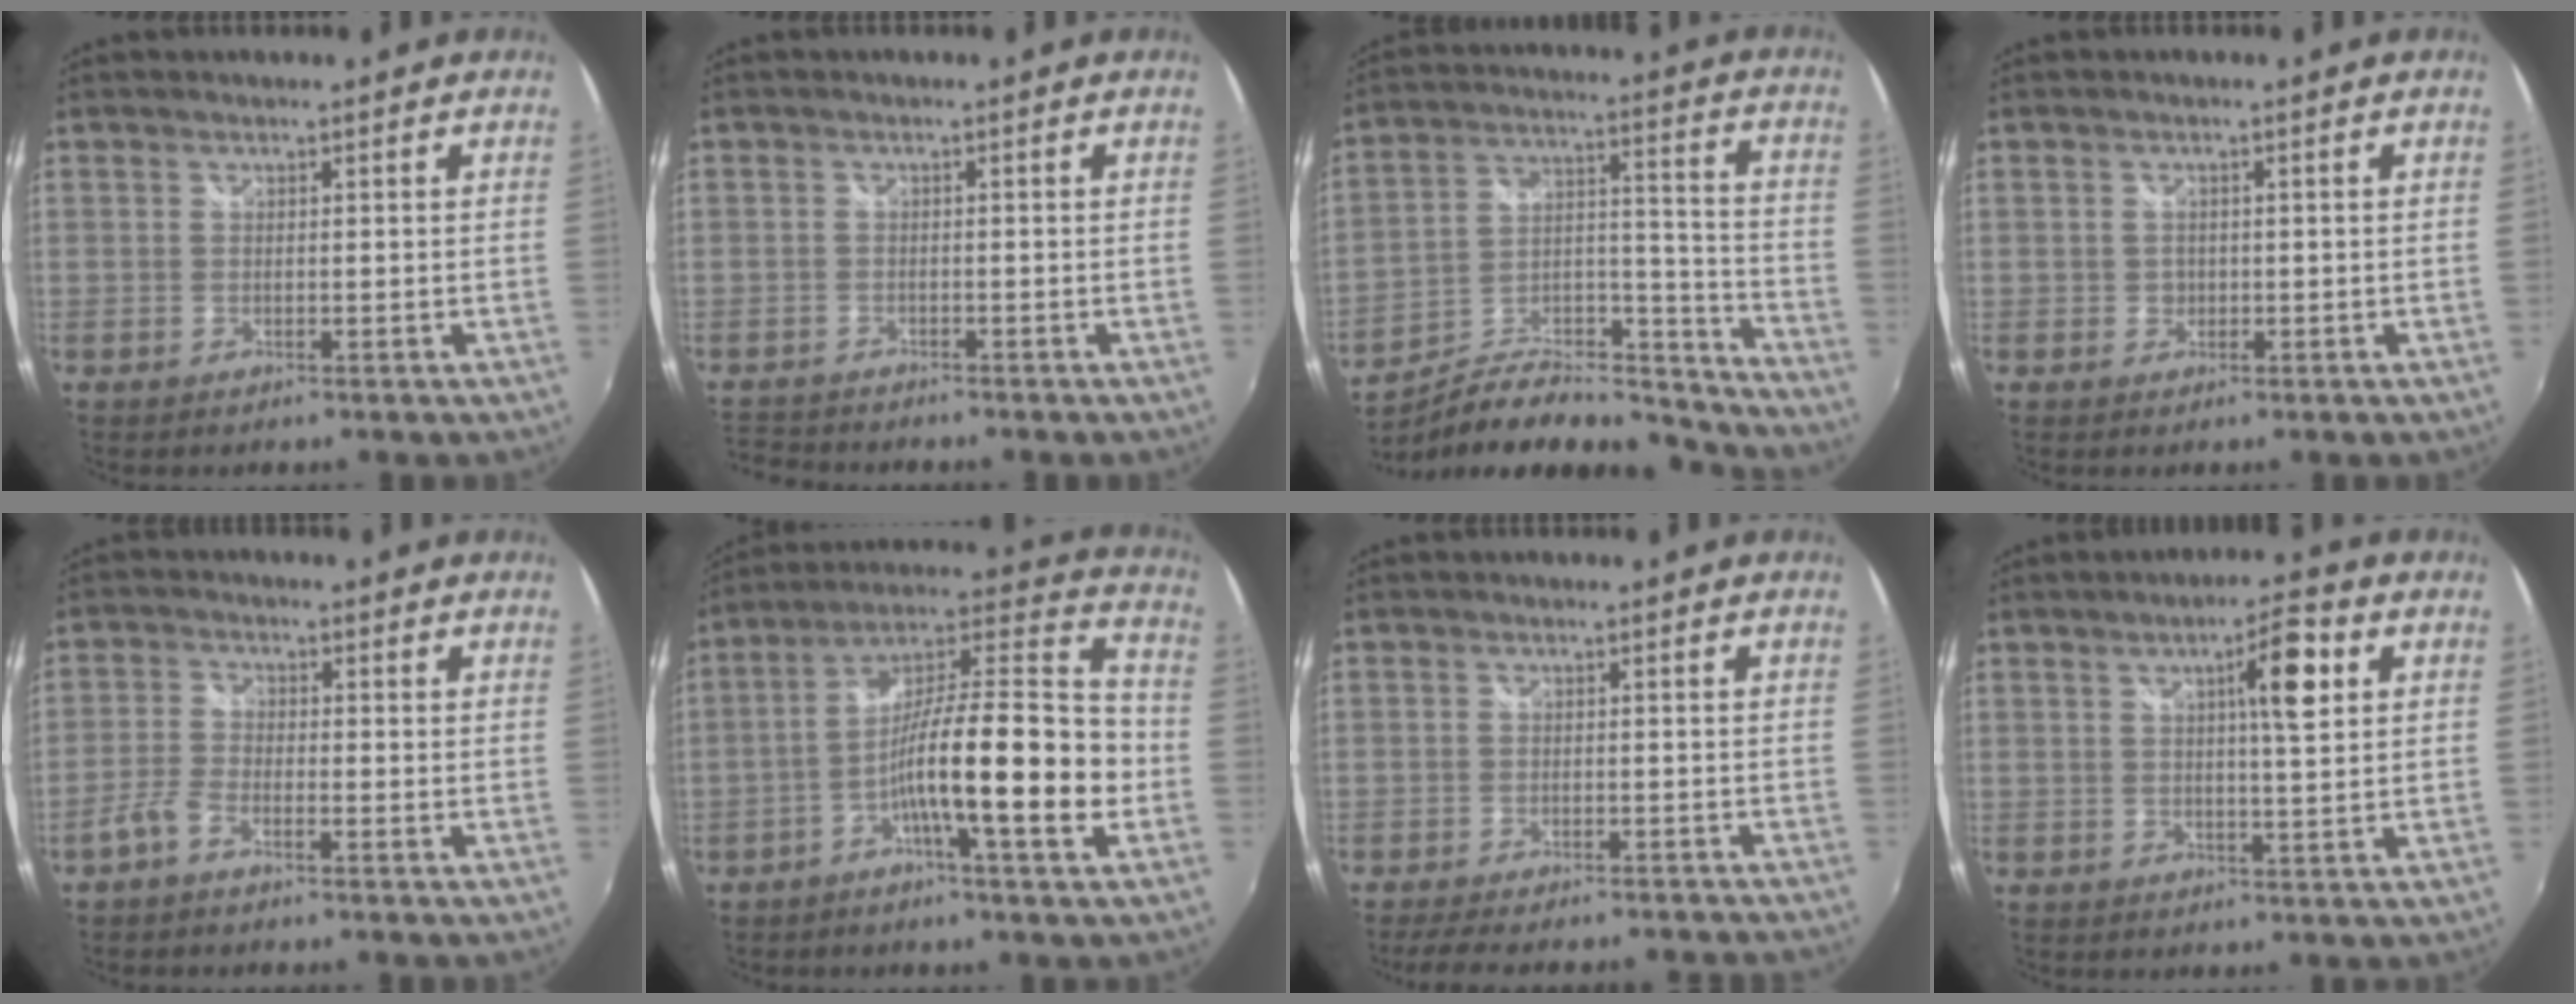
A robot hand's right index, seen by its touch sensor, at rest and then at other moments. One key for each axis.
{"total": 4.6, "fx": -4.2, "fy": 1.7, "fz": 0.4, "tx": -0.032, "ty": -0.007, "tz": -0.085}
{"total": 19.9, "fx": -16.4, "fy": 5.8, "fz": 9.7, "tx": -0.153, "ty": 0.016, "tz": -0.246}
{"total": 1.8, "fx": -0.2, "fy": 1.7, "fz": 0.6, "tx": -0.008, "ty": 0.001, "tz": -0.004}
{"total": 3.5, "fx": -2.5, "fy": 1.2, "fz": 2.1, "tx": -0.062, "ty": 0.008, "tz": -0.053}
{"total": 19.0, "fx": -5.7, "fy": 2.6, "fz": 18.0, "tx": -0.294, "ty": 0.019, "tz": -0.102}
{"total": 14.3, "fx": -12.7, "fy": 2.9, "fz": 5.9, "tx": -0.124, "ty": -0.011, "tz": -0.170}
{"total": 7.0, "fx": 2.3, "fy": 1.3, "fz": 6.5, "tx": -0.089, "ty": 0.015, "tz": 0.036}